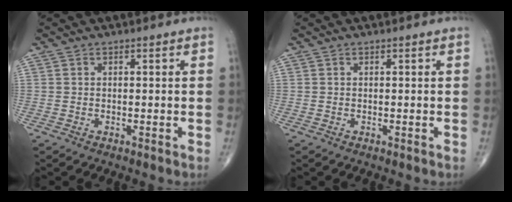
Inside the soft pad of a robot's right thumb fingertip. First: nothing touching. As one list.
[{"total": 0.0}]